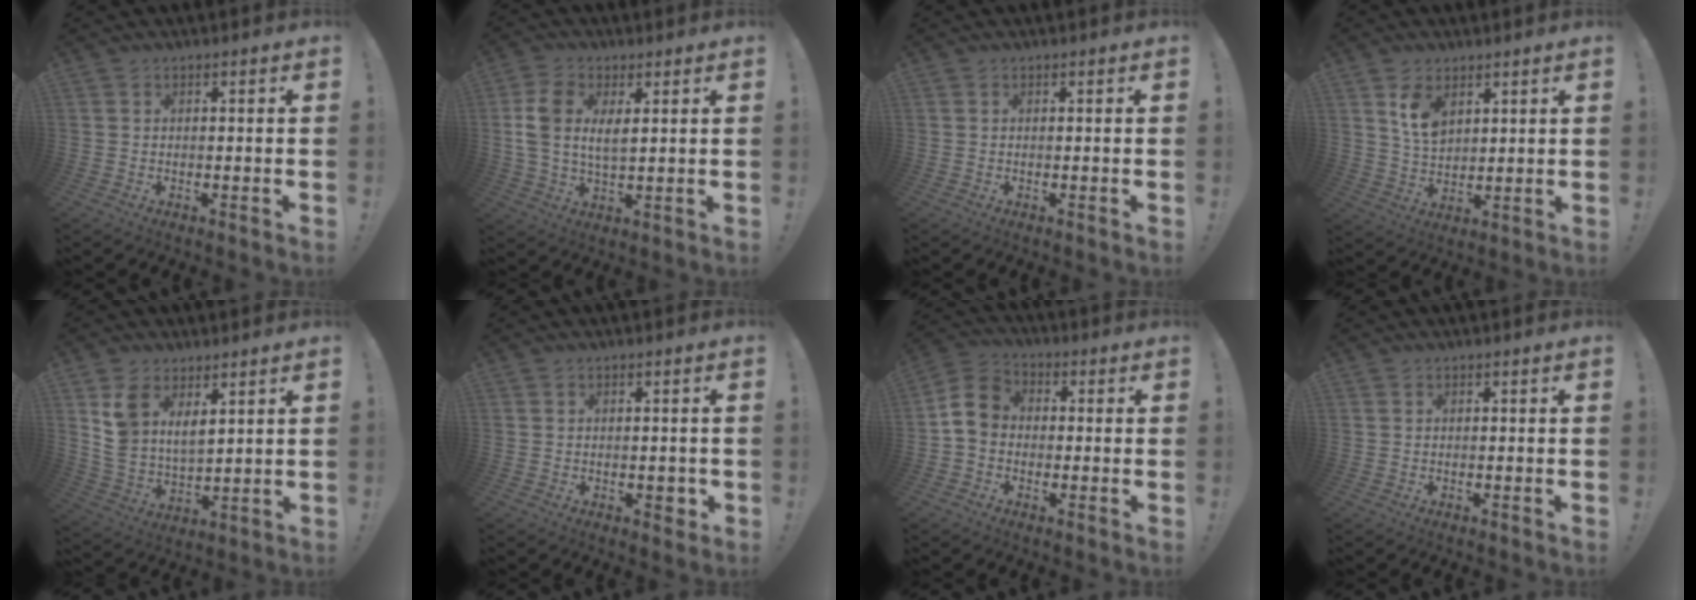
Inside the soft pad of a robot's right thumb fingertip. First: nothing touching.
{"total": 8.8, "force": [2.7, 5.0, 6.7], "torque": [-0.124, -0.006, 0.052]}
{"total": 0.0}
{"total": 8.1, "force": [4.4, 5.1, 4.5], "torque": [-0.075, -0.018, 0.083]}
{"total": 9.9, "force": [6.0, 5.8, 5.5], "torque": [-0.112, -0.038, 0.115]}
{"total": 2.1, "force": [-0.3, 1.4, 1.6], "torque": [-0.015, 0.001, -0.007]}
{"total": 8.3, "force": [0.0, 6.8, 4.9], "torque": [-0.088, 0.023, 0.009]}
{"total": 0.0}